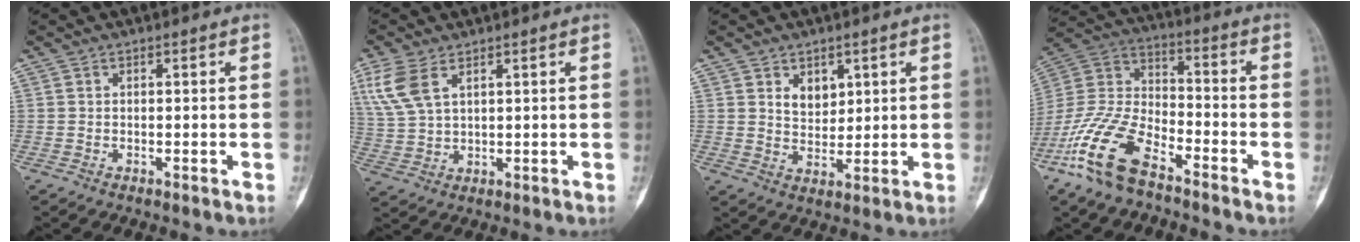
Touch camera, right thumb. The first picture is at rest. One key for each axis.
{"total": 9.1, "fx": 4.0, "fy": 5.3, "fz": 6.1, "tx": -0.139, "ty": -0.002, "tz": 0.085}
{"total": 4.7, "fx": 2.2, "fy": 3.3, "fz": 2.6, "tx": -0.020, "ty": -0.018, "tz": 0.043}
{"total": 16.3, "fx": -10.0, "fy": 7.3, "fz": 10.5, "tx": -0.223, "ty": 0.049, "tz": -0.204}